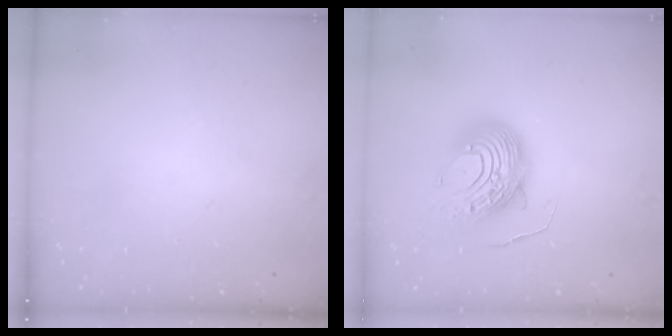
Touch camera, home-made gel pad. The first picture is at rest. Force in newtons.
{"total": 12.5, "press": 12.4, "slide": 1.3}